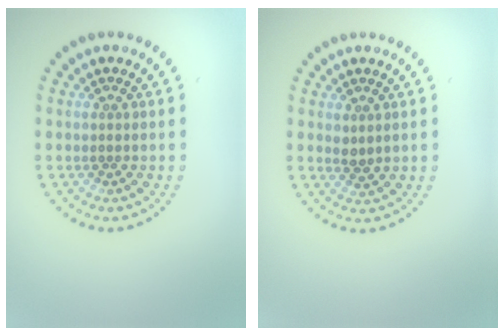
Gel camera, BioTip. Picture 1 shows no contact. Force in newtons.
{"total": 1.0, "press": 0.9, "slide": 0.4}